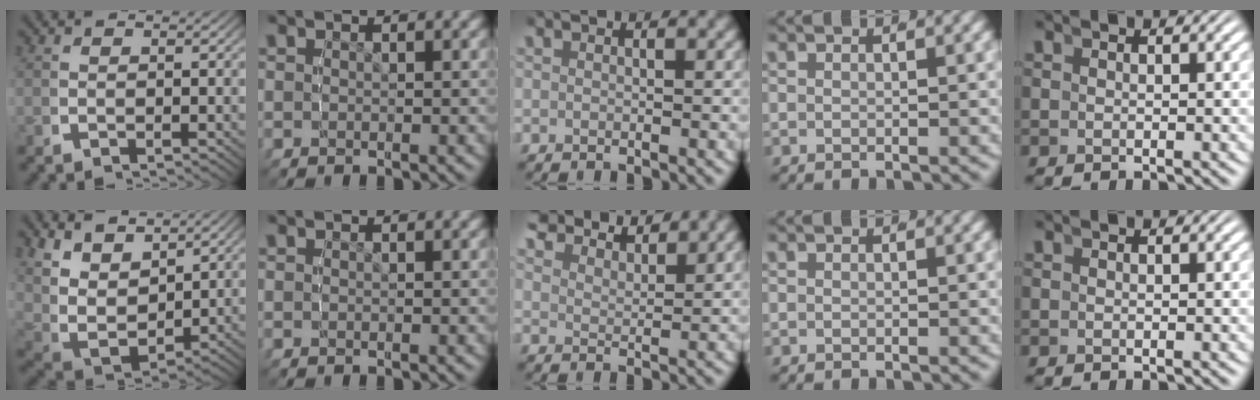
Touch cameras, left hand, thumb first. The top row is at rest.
{"thumb": {"total": 7.9, "force": [2.6, 5.3, 5.3], "torque": [-0.133, -0.020, 0.053]}, "middle": {"total": 4.8, "force": [4.5, 1.0, 1.6], "torque": [-0.032, 0.004, 0.075]}}